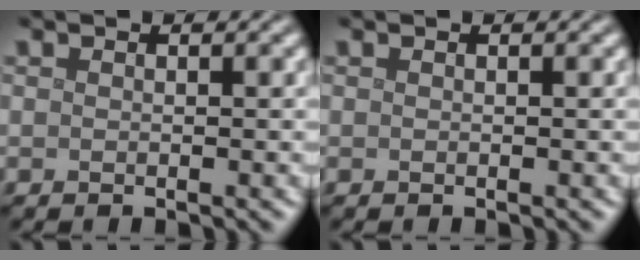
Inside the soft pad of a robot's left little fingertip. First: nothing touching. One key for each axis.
{"total": 0.0}